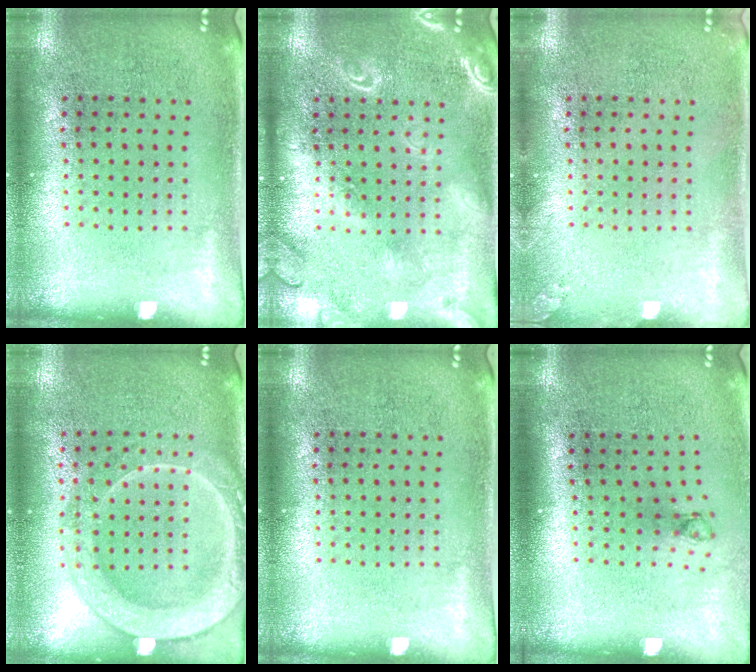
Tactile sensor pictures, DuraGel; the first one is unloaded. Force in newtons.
{"total": 2.1, "press": 2.1, "slide": 0.2}
{"total": 0.9, "press": 0.9, "slide": 0.1}
{"total": 2.0, "press": 2.0, "slide": 0.3}
{"total": 0.0}
{"total": 0.7, "press": 0.3, "slide": 0.6}